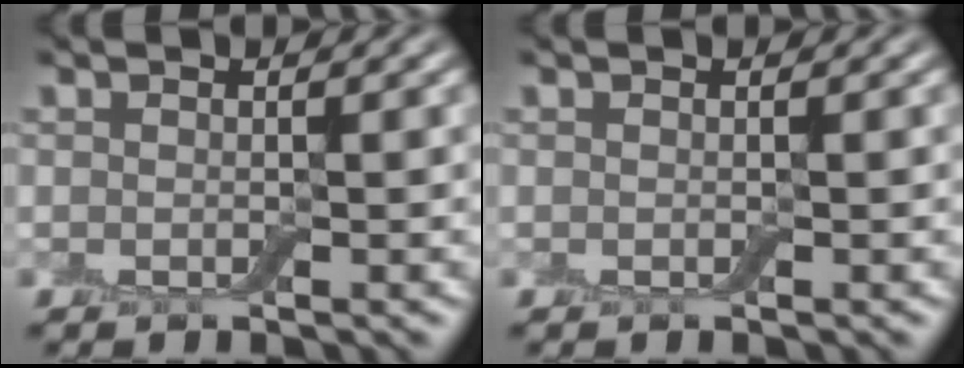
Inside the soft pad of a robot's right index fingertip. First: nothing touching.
{"total": 0.0}